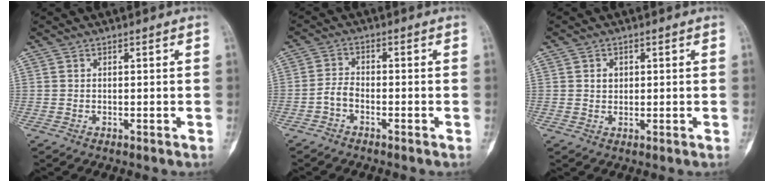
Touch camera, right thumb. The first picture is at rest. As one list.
[{"total": 2.5, "force": [-1.4, 1.3, 1.6], "torque": [-0.032, 0.018, -0.034]}, {"total": 2.1, "force": [0.5, 1.7, 1.0], "torque": [-0.006, 0.000, 0.008]}]